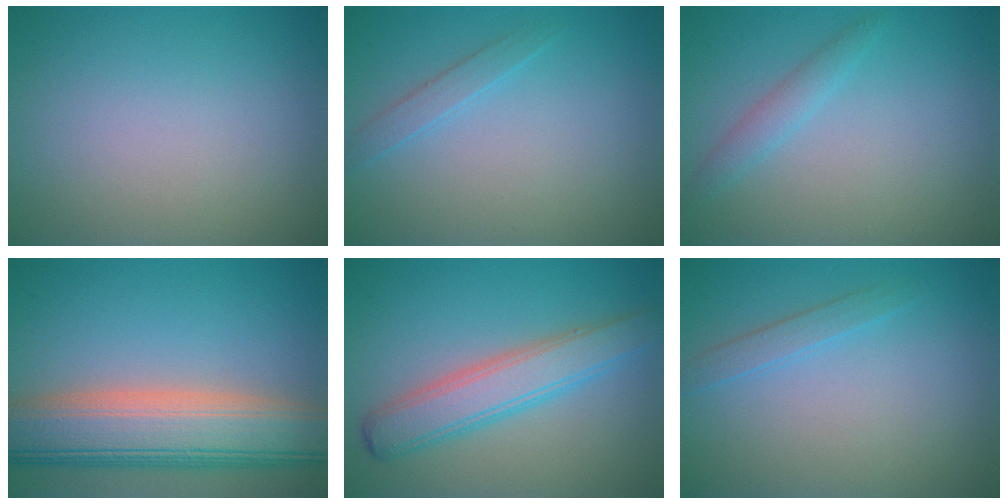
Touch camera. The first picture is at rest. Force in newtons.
{"total": 1.4, "press": 1.4, "slide": 0.1}
{"total": 1.6, "press": 1.6, "slide": 0.0}
{"total": 10.3, "press": 10.2, "slide": 1.2}
{"total": 4.7, "press": 4.7, "slide": 0.1}
{"total": 1.4, "press": 1.4, "slide": 0.0}